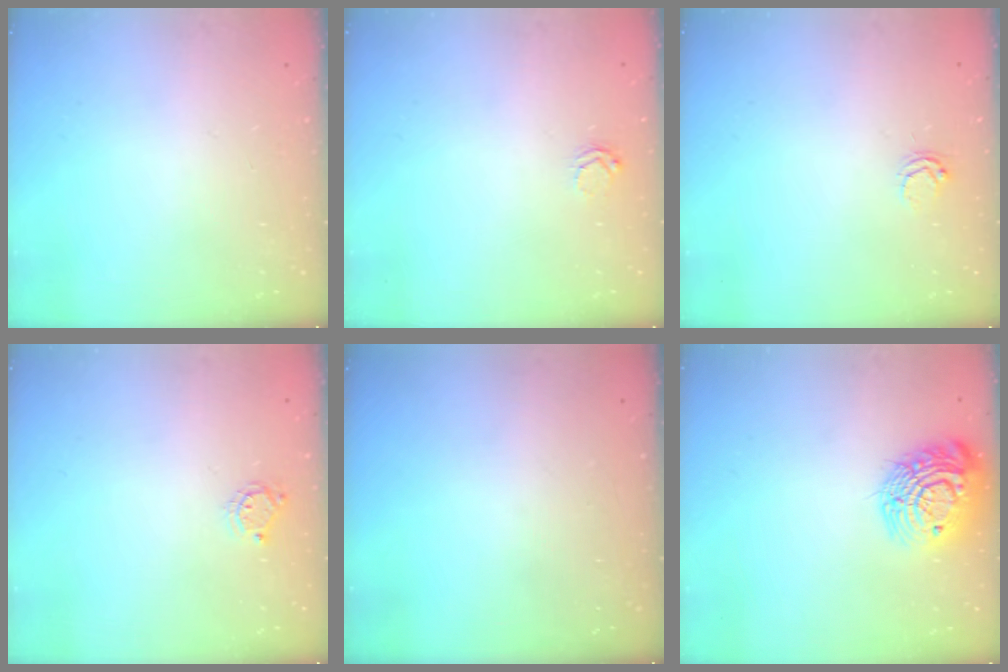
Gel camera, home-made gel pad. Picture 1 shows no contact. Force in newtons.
{"total": 4.6, "press": 4.5, "slide": 0.7}
{"total": 4.4, "press": 4.3, "slide": 0.4}
{"total": 3.8, "press": 3.8, "slide": 0.4}
{"total": 0.0}
{"total": 16.2, "press": 16.1, "slide": 1.4}